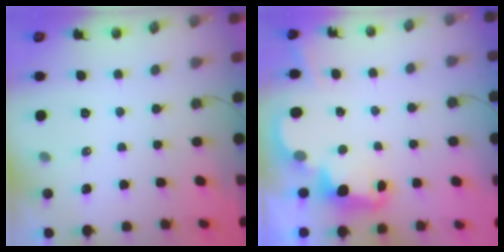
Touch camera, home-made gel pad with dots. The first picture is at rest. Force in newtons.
{"total": 2.5, "press": 2.4, "slide": 0.6}